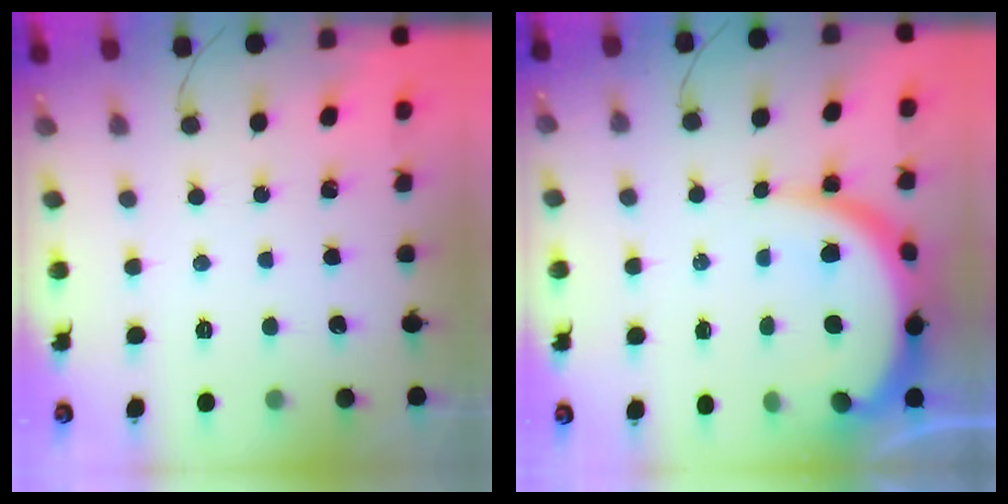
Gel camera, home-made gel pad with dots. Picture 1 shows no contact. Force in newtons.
{"total": 9.7, "press": 9.7, "slide": 0.7}